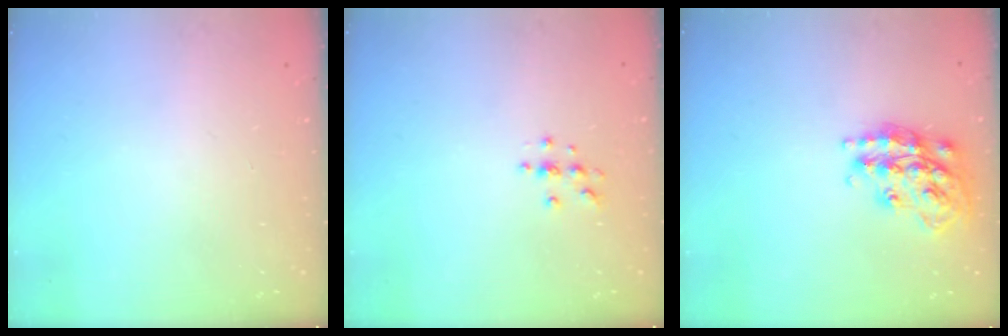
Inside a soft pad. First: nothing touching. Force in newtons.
{"total": 3.8, "press": 3.8, "slide": 0.4}
{"total": 18.0, "press": 17.9, "slide": 1.1}